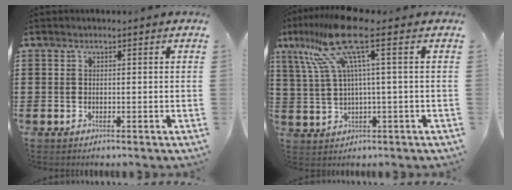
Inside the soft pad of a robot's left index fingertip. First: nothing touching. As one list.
[{"total": 12.4, "force": [5.1, 1.1, 11.3], "torque": [-0.265, -0.015, 0.075]}]